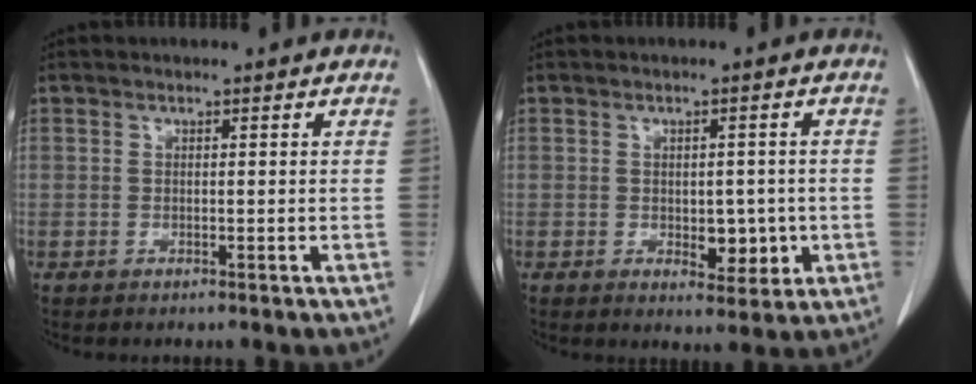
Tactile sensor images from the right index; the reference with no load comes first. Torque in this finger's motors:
{"motor_torque": [-0.03, 0.28, -0.01, 0.04]}